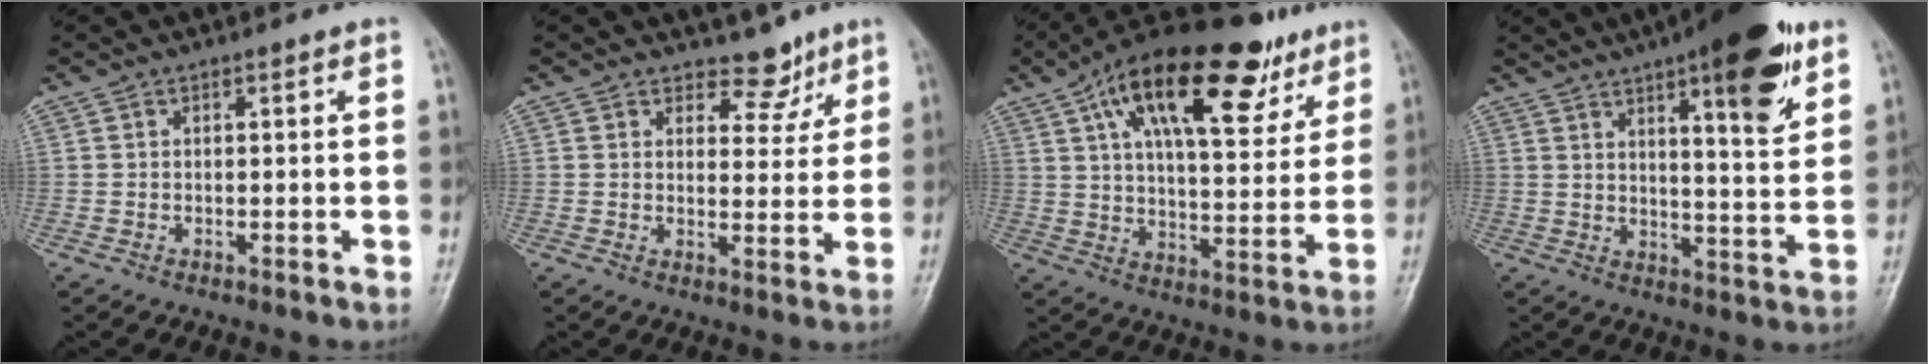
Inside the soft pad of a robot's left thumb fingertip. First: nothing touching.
{"total": 5.2, "force": [4.1, 3.0, 1.1], "torque": [0.020, -0.029, 0.060]}
{"total": 24.3, "force": [13.0, 10.2, 17.8], "torque": [-0.254, -0.015, 0.208]}
{"total": 17.1, "force": [9.6, 4.5, 13.5], "torque": [-0.162, -0.043, 0.135]}